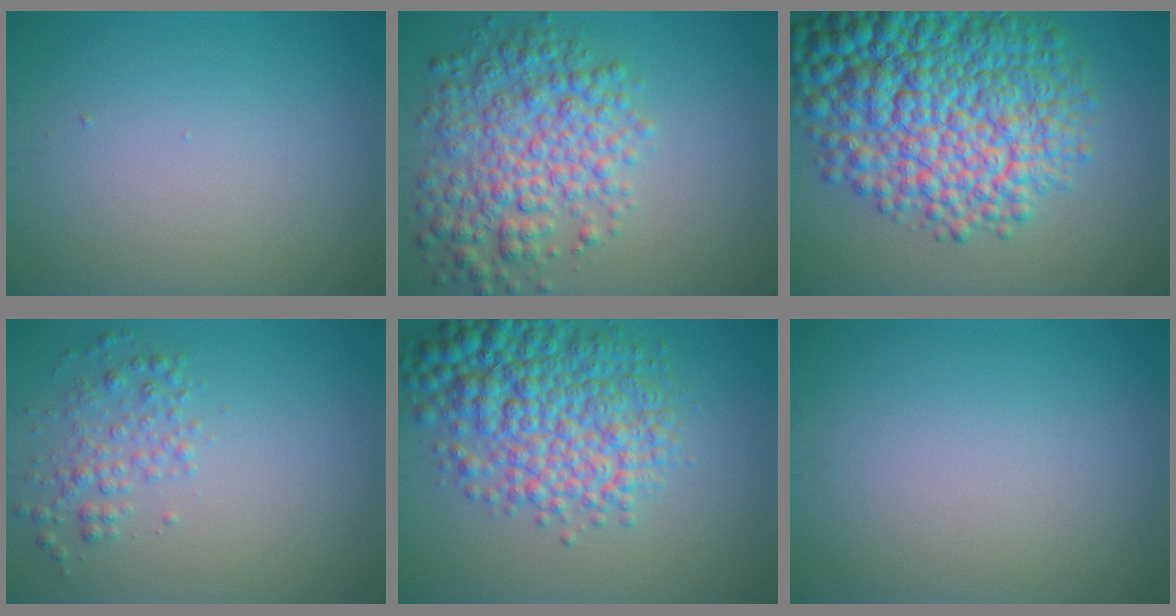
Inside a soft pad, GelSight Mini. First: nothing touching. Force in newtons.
{"total": 6.8, "press": 6.8, "slide": 0.2}
{"total": 13.8, "press": 13.7, "slide": 0.3}
{"total": 2.2, "press": 2.2, "slide": 0.1}
{"total": 8.2, "press": 8.2, "slide": 0.2}
{"total": 0.0}